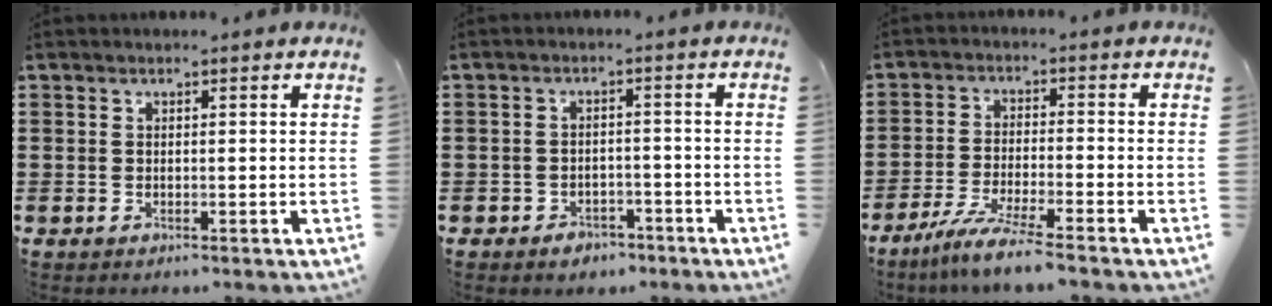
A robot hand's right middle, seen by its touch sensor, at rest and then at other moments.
{"total": 2.2, "force": [-2.0, 1.0, 0.1], "torque": [-0.009, 0.002, -0.043]}
{"total": 6.1, "force": [-5.2, -0.5, 3.1], "torque": [-0.066, -0.020, -0.099]}